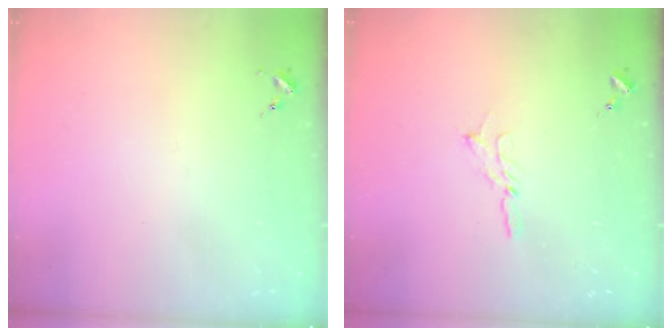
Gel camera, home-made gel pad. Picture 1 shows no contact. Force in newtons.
{"total": 2.0, "press": 2.0, "slide": 0.2}